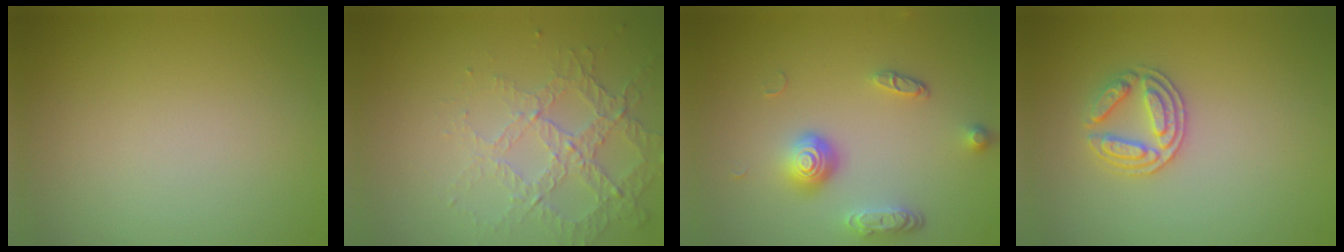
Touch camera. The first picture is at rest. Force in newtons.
{"total": 4.0, "press": 3.0, "slide": 2.8}
{"total": 3.7, "press": 2.8, "slide": 2.3}
{"total": 2.8, "press": 2.7, "slide": 0.6}